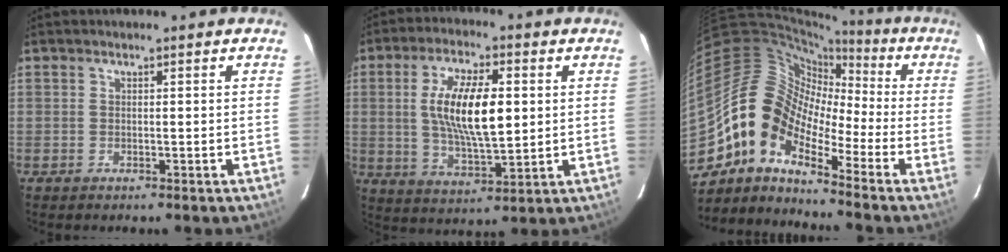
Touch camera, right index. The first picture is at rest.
{"total": 13.1, "force": [1.7, 4.6, 12.2], "torque": [-0.227, 0.001, 0.035]}
{"total": 11.8, "force": [-7.1, 6.6, 6.6], "torque": [-0.111, 0.021, -0.162]}